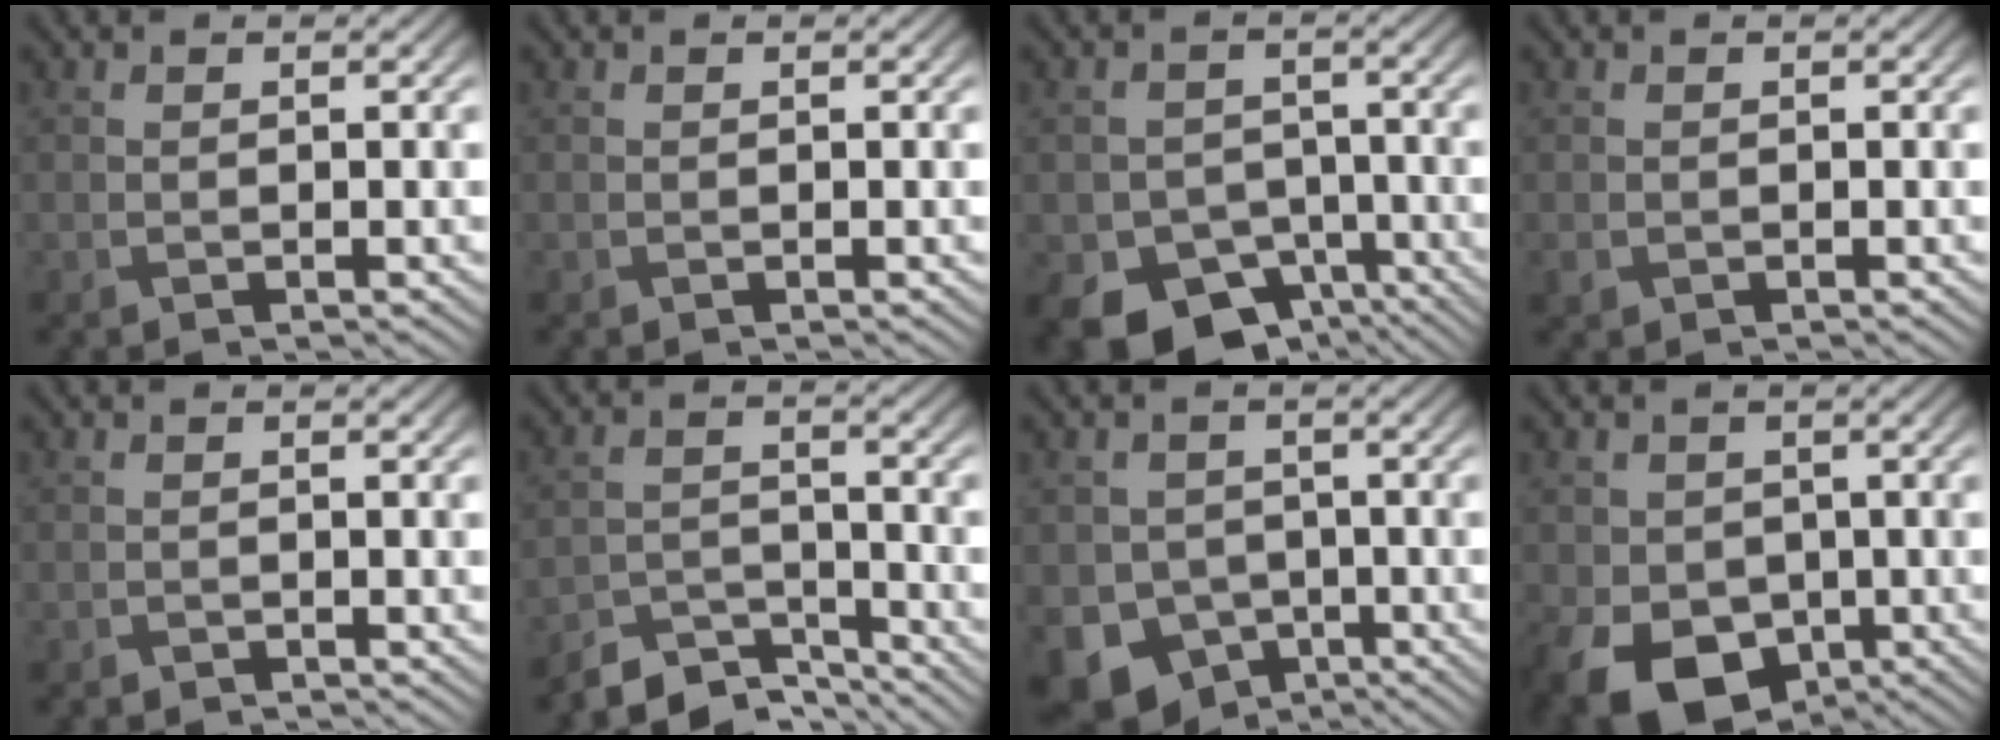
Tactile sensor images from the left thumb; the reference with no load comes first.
{"total": 0.0}
{"total": 10.5, "force": [-6.5, 7.1, 4.3], "torque": [-0.076, -0.027, -0.101]}
{"total": 0.9, "force": [-0.5, 0.7, 0.3], "torque": [-0.009, -0.007, -0.011]}
{"total": 0.8, "force": [-0.7, 0.2, 0.0], "torque": [-0.002, -0.003, -0.013]}
{"total": 6.1, "force": [-5.7, 1.6, 1.6], "torque": [-0.034, -0.007, -0.107]}
{"total": 10.1, "force": [-5.0, 8.1, 3.4], "torque": [-0.078, -0.037, -0.096]}
{"total": 10.8, "force": [-4.5, 8.0, 5.6], "torque": [-0.117, -0.048, -0.074]}